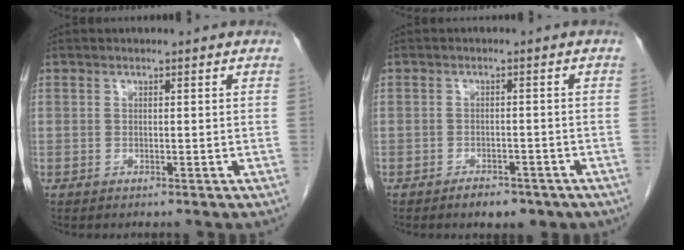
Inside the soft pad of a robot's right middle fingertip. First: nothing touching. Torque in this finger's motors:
{"motor_torque": [0.35, -0.24, 0.01, 0.02]}